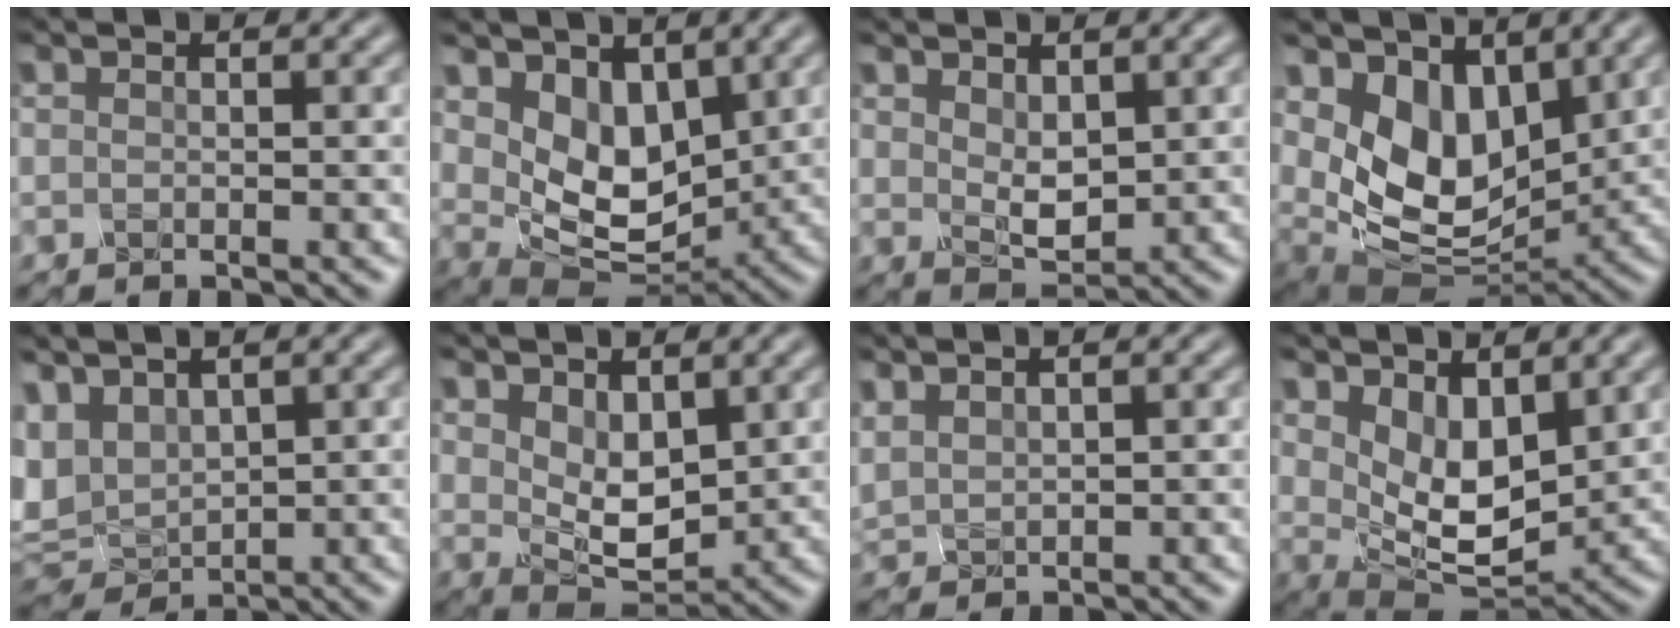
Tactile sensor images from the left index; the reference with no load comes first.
{"total": 5.6, "force": [1.9, 3.7, 3.7], "torque": [-0.083, -0.016, 0.040]}
{"total": 2.4, "force": [0.7, 1.3, 1.9], "torque": [-0.049, -0.002, 0.028]}
{"total": 6.8, "force": [2.4, 4.4, 4.6], "torque": [-0.101, -0.021, 0.050]}
{"total": 5.7, "force": [1.8, 3.7, 3.9], "torque": [-0.099, 0.003, 0.055]}
{"total": 3.9, "force": [1.3, 2.3, 2.9], "torque": [-0.067, -0.010, 0.038]}
{"total": 2.1, "force": [1.7, 0.8, 0.9], "torque": [-0.039, 0.017, 0.046]}
{"total": 5.8, "force": [2.2, 3.2, 4.3], "torque": [-0.087, -0.016, 0.048]}